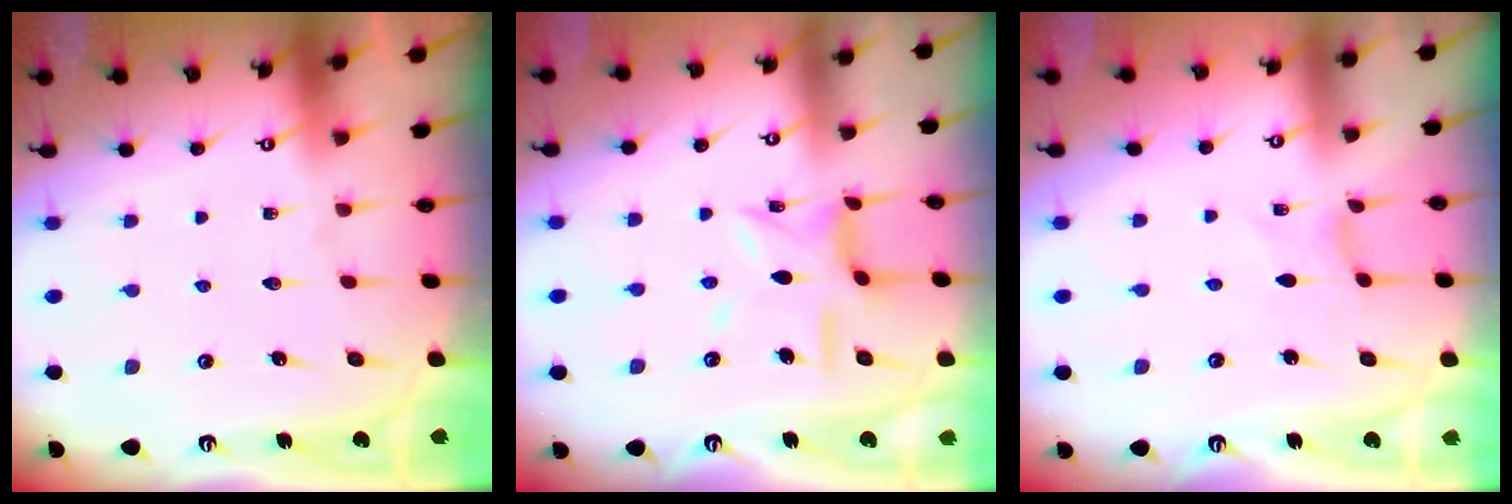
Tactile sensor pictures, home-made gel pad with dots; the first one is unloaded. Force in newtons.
{"total": 9.8, "press": 9.8, "slide": 0.8}
{"total": 0.0}